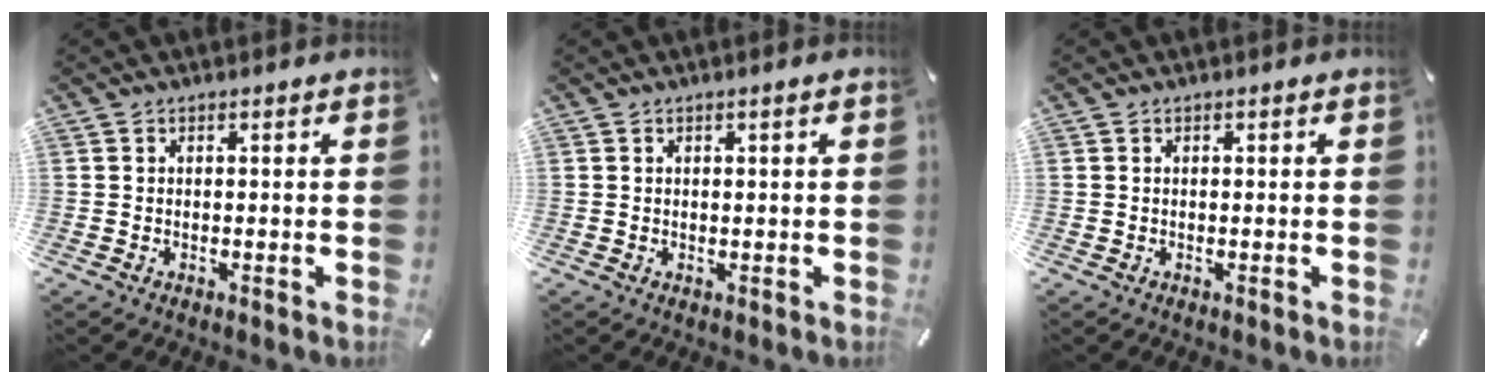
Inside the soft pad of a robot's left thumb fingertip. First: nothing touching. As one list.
[{"total": 1.5, "force": [0.3, 0.1, 1.4], "torque": [-0.025, -0.002, 0.006]}, {"total": 0.0}]